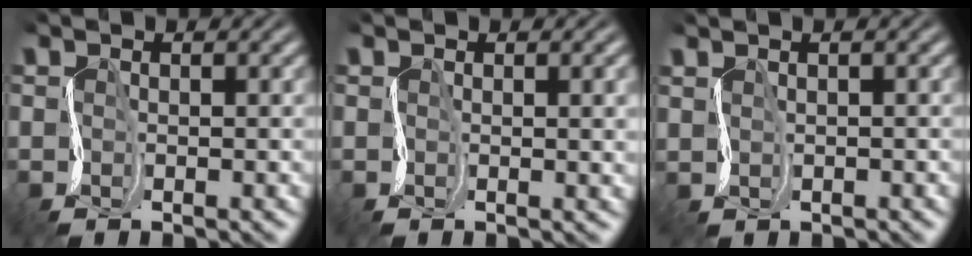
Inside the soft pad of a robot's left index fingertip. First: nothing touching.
{"total": 3.6, "force": [0.3, 1.5, 3.3], "torque": [-0.030, 0.001, 0.007]}
{"total": 1.3, "force": [1.2, 0.3, 0.0], "torque": [0.005, 0.005, 0.021]}